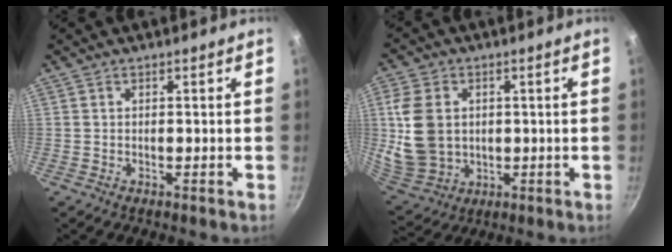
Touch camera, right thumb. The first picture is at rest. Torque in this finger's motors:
{"motor_torque": [1.02, 1.48, 0.65, -0.84, 0.35]}